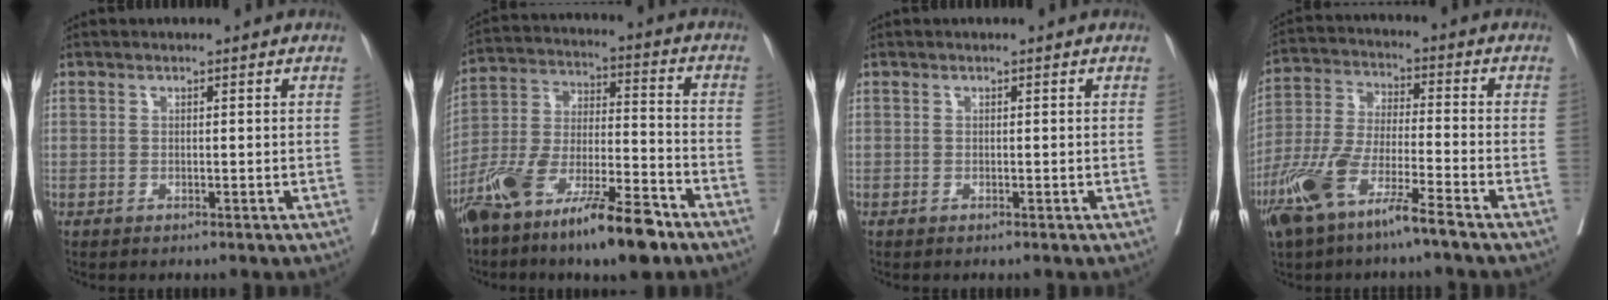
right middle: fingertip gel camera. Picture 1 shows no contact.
{"total": 16.9, "force": [-11.5, 3.1, 12.0], "torque": [-0.236, -0.012, -0.210]}
{"total": 0.0}
{"total": 11.3, "force": [-7.3, 1.2, 8.6], "torque": [-0.184, -0.019, -0.146]}